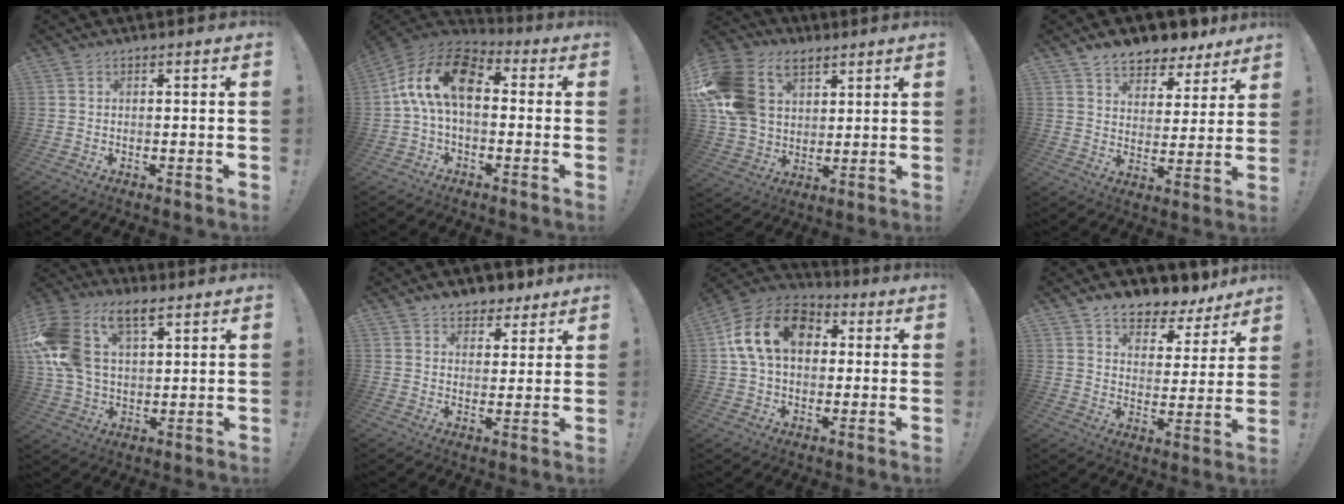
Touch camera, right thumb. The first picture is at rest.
{"total": 15.4, "force": [2.2, 8.5, 12.7], "torque": [-0.235, 0.016, 0.038]}
{"total": 19.8, "force": [8.0, 14.6, 10.7], "torque": [-0.204, -0.031, 0.153]}
{"total": 8.7, "force": [7.2, 4.3, 2.2], "torque": [-0.038, -0.055, 0.136]}
{"total": 18.6, "force": [8.1, 11.9, 11.7], "torque": [-0.227, -0.026, 0.150]}
{"total": 6.9, "force": [5.3, 4.1, 1.3], "torque": [-0.012, -0.039, 0.100]}
{"total": 18.2, "force": [4.9, 12.9, 11.9], "torque": [-0.203, 0.008, 0.092]}
{"total": 7.5, "force": [6.4, 3.3, 1.9], "torque": [-0.031, -0.059, 0.117]}